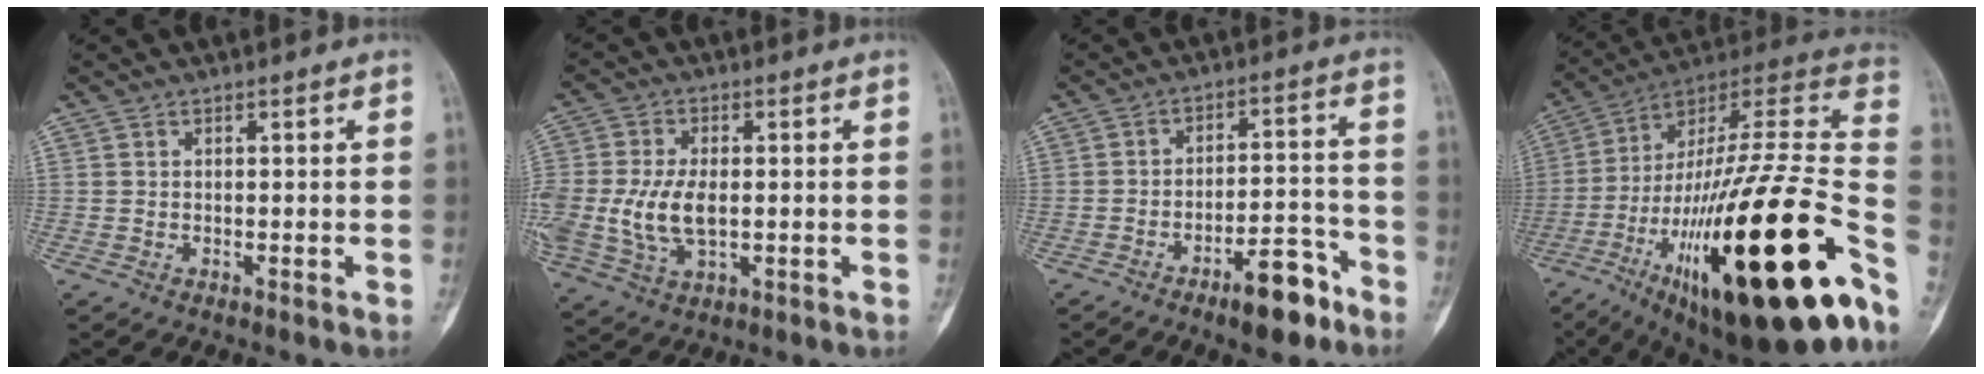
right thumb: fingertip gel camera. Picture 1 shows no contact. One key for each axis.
{"total": 11.1, "fx": -0.6, "fy": 6.4, "fz": 9.0, "tx": -0.194, "ty": -0.002, "tz": -0.004}
{"total": 9.7, "fx": -6.3, "fy": 3.4, "fz": 6.6, "tx": -0.087, "ty": 0.054, "tz": -0.095}
{"total": 40.8, "fx": -14.1, "fy": 9.7, "fz": 37.1, "tx": -0.553, "ty": 0.037, "tz": -0.231}